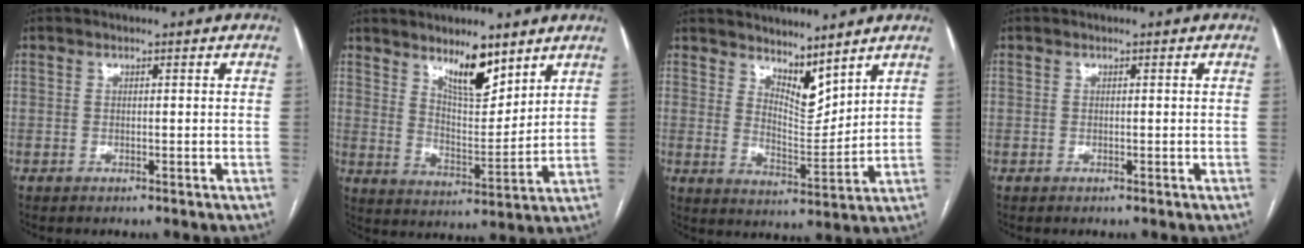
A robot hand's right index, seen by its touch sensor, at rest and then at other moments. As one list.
[{"total": 8.8, "force": [6.3, 2.4, 5.6], "torque": [-0.098, -0.011, 0.114]}, {"total": 7.3, "force": [6.3, 2.0, 3.1], "torque": [-0.055, -0.012, 0.121]}, {"total": 0.0}]